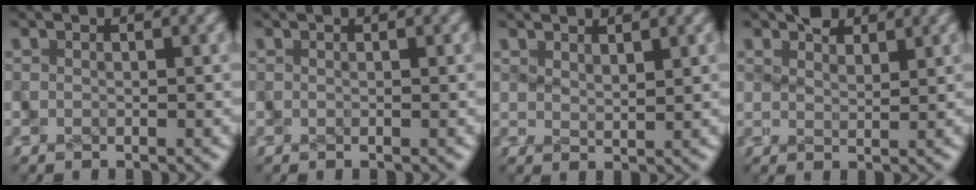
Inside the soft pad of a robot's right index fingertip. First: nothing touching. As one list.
[{"total": 0.0}, {"total": 2.1, "force": [1.9, 0.4, 0.7], "torque": [-0.017, -0.006, 0.036]}, {"total": 2.7, "force": [2.1, 1.2, 1.2], "torque": [-0.016, -0.006, 0.036]}]